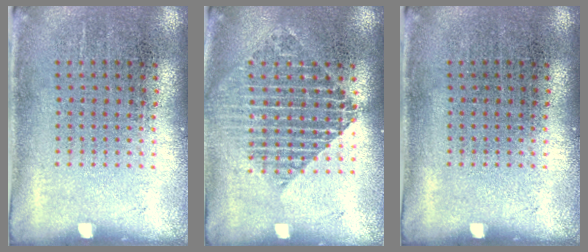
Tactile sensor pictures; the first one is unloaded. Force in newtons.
{"total": 1.8, "press": 1.5, "slide": 0.9}
{"total": 0.0}